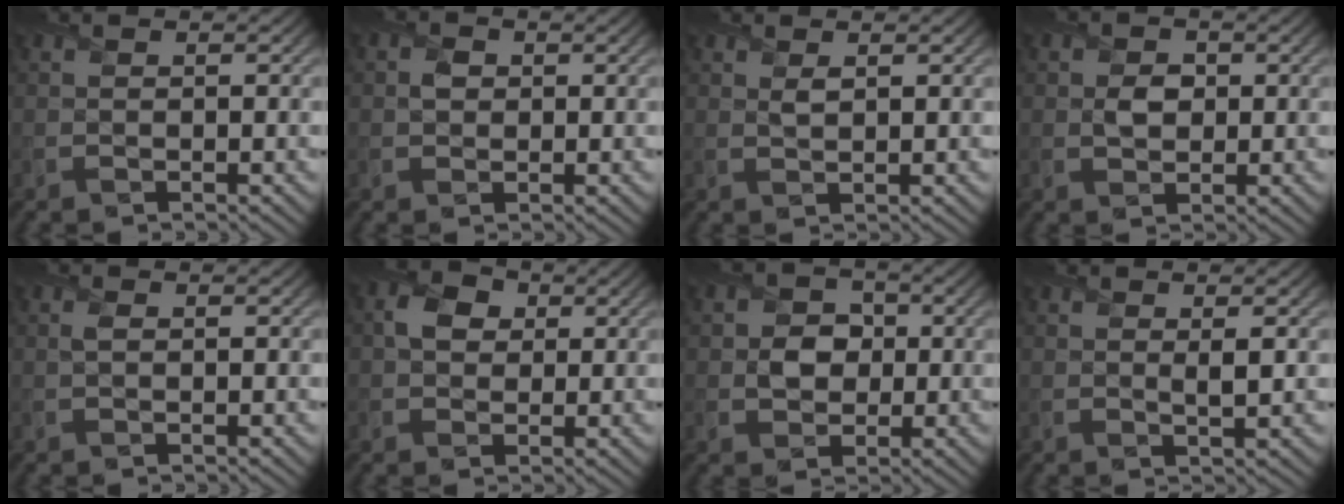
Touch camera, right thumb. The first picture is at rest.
{"total": 1.6, "force": [0.2, 1.4, 0.7], "torque": [-0.016, -0.001, -0.002]}
{"total": 1.0, "force": [0.7, 0.4, 0.6], "torque": [-0.018, -0.005, 0.015]}
{"total": 2.3, "force": [0.2, 1.9, 1.3], "torque": [-0.028, -0.004, -0.001]}
{"total": 0.6, "force": [0.1, 0.3, 0.5], "torque": [-0.014, 0.000, -0.001]}
{"total": 3.6, "force": [0.7, 3.0, 1.9], "torque": [-0.042, 0.010, 0.005]}
{"total": 3.7, "force": [-0.2, 3.2, 1.7], "torque": [-0.032, -0.001, -0.016]}
{"total": 1.0, "force": [0.3, 0.1, 1.0], "torque": [-0.016, -0.006, 0.003]}